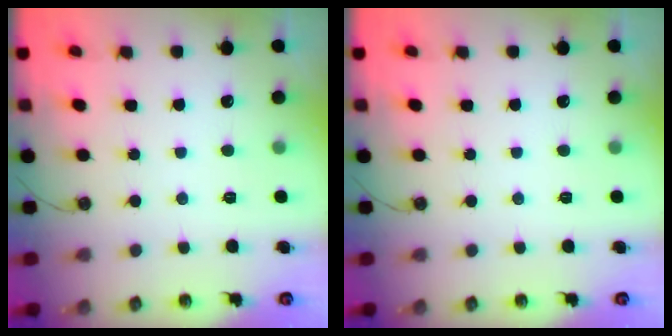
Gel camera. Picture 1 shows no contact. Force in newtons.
{"total": 0.0}